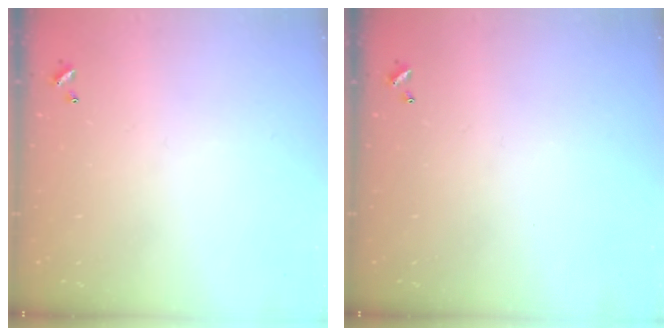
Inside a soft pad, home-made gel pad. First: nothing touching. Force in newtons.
{"total": 0.0}